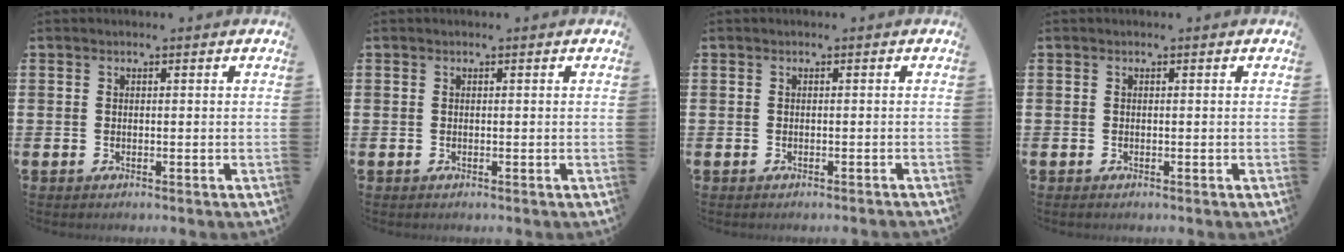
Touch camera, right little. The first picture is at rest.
{"total": 0.0}
{"total": 0.0}
{"total": 0.0}